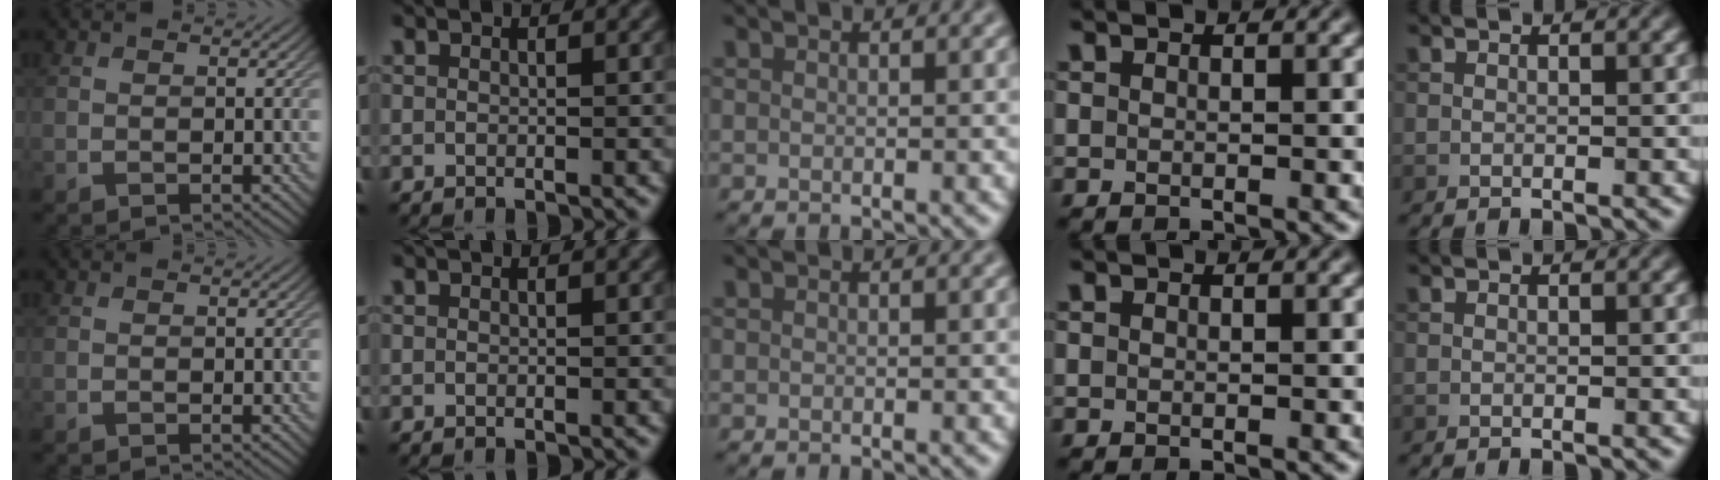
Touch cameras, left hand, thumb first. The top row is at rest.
{}